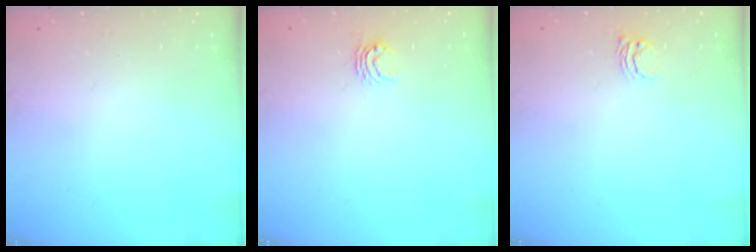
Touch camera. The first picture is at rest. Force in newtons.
{"total": 4.1, "press": 4.0, "slide": 0.5}
{"total": 3.7, "press": 3.7, "slide": 0.2}